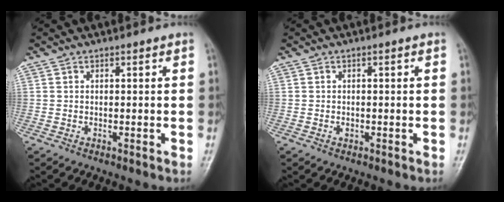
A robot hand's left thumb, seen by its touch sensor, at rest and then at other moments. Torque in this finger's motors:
{"motor_torque": [-0.14, -0.03, -0.15, 0.16, 0.00]}